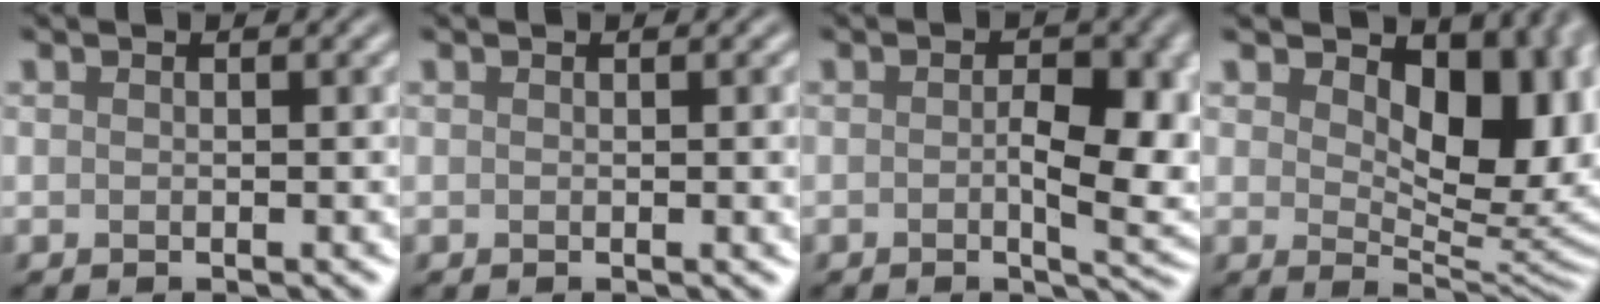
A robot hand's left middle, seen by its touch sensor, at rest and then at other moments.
{"total": 1.4, "force": [0.1, 0.4, 1.3], "torque": [-0.012, 0.001, -0.002]}
{"total": 6.1, "force": [-0.3, 2.4, 5.6], "torque": [-0.075, -0.010, -0.003]}
{"total": 10.2, "force": [2.8, 5.7, 7.9], "torque": [-0.111, -0.014, 0.046]}